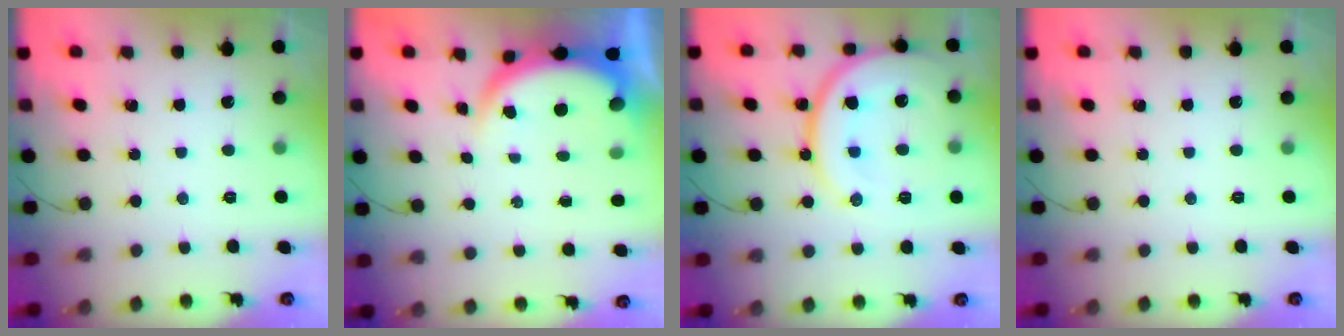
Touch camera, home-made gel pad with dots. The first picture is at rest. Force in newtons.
{"total": 5.5, "press": 5.5, "slide": 0.2}
{"total": 17.6, "press": 17.6, "slide": 1.7}
{"total": 0.0}